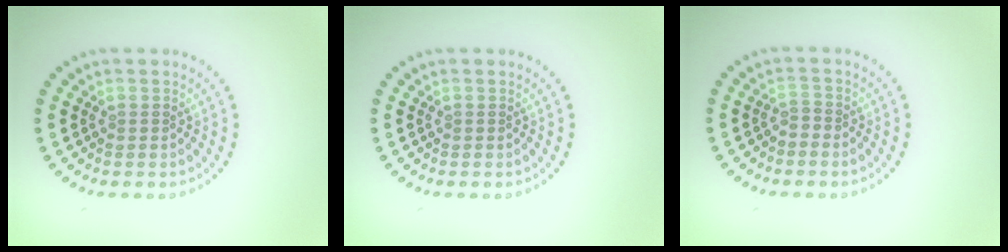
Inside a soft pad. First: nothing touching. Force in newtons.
{"total": 0.0}
{"total": 0.7, "press": 0.4, "slide": 0.6}